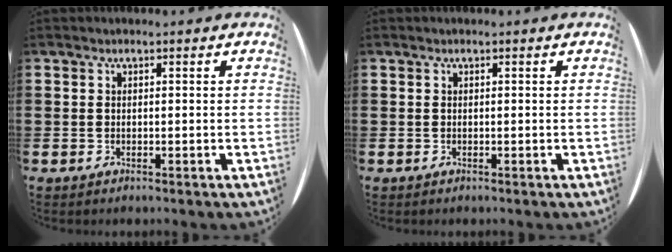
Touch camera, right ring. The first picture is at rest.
{"total": 0.0}